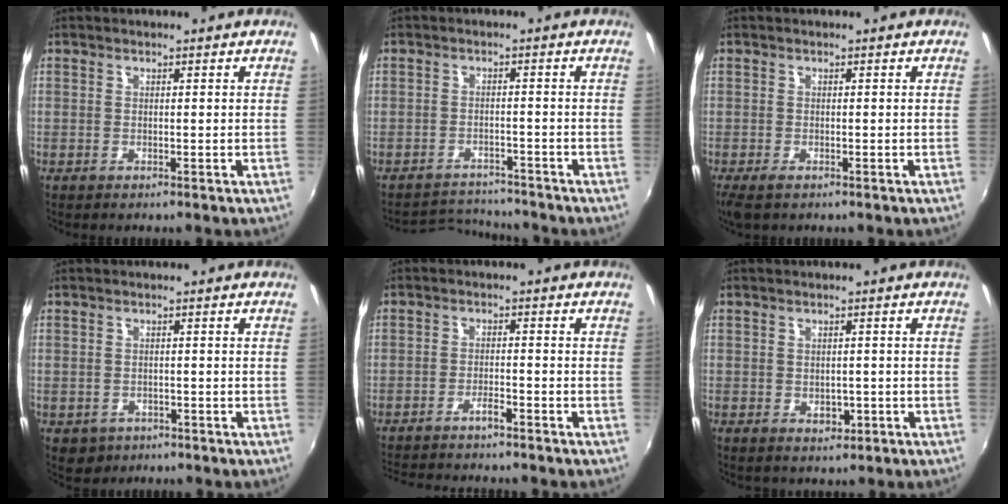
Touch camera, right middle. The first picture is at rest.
{"total": 5.4, "force": [-5.4, 0.9, -0.4], "torque": [-0.008, 0.016, -0.089]}
{"total": 3.1, "force": [-2.0, 1.1, 2.1], "torque": [-0.041, -0.016, -0.031]}
{"total": 3.4, "force": [-1.0, 3.0, 1.3], "torque": [-0.031, -0.005, -0.009]}
{"total": 6.7, "force": [-6.1, 0.6, 2.8], "torque": [-0.068, -0.004, -0.098]}
{"total": 2.2, "force": [-0.2, 1.9, 1.2], "torque": [-0.015, 0.000, 0.003]}